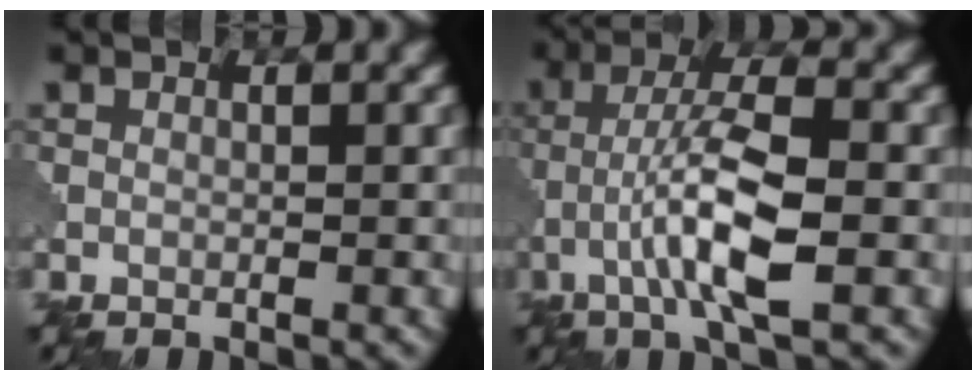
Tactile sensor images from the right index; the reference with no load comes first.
{"total": 7.0, "force": [-2.0, 1.4, 6.6], "torque": [-0.121, 0.013, -0.042]}